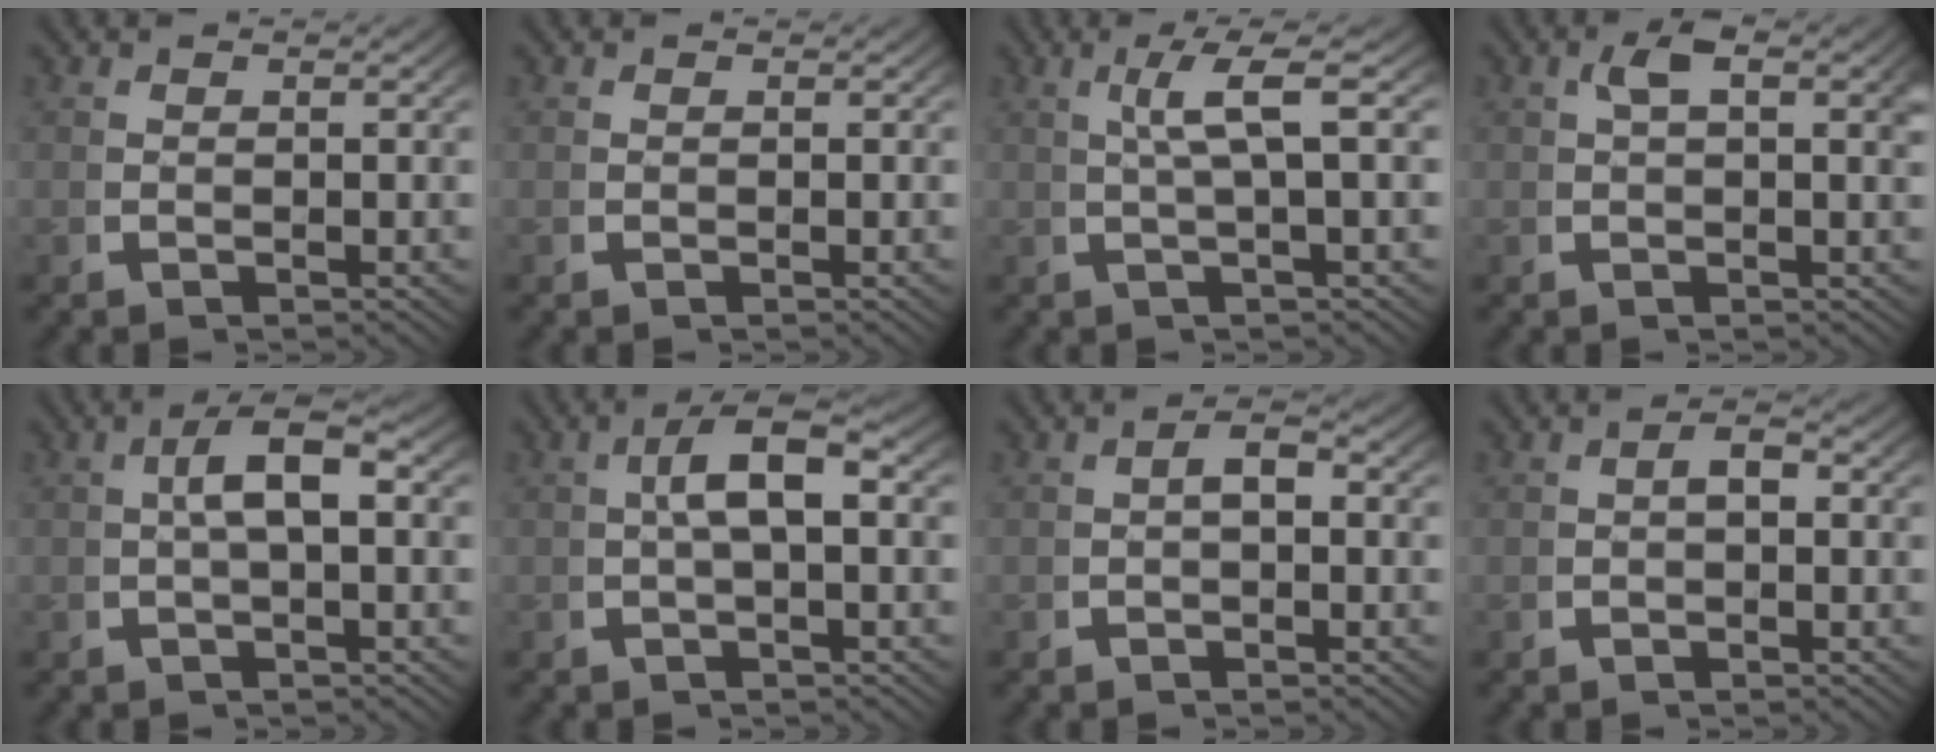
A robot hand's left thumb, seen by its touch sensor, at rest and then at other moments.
{"total": 0.0}
{"total": 4.2, "force": [1.5, 0.6, 3.9], "torque": [-0.065, 0.012, 0.018]}
{"total": 2.9, "force": [1.0, 1.0, 2.6], "torque": [-0.043, 0.002, 0.015]}
{"total": 4.4, "force": [0.4, 1.7, 4.1], "torque": [-0.073, 0.008, 0.002]}
{"total": 4.9, "force": [0.5, 2.0, 4.5], "torque": [-0.080, 0.009, 0.002]}
{"total": 1.8, "force": [-0.4, 1.0, 1.5], "torque": [-0.026, 0.002, -0.009]}
{"total": 1.5, "force": [-0.3, 0.8, 1.2], "torque": [-0.019, 0.002, -0.007]}